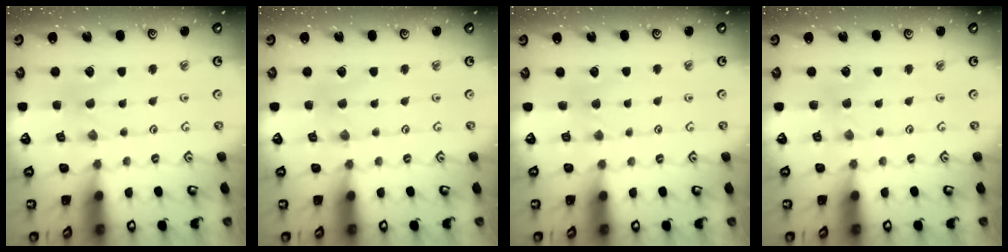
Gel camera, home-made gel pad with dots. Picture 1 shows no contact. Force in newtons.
{"total": 0.5, "press": 0.5, "slide": 0.1}
{"total": 2.5, "press": 2.4, "slide": 0.4}
{"total": 1.9, "press": 1.8, "slide": 0.3}